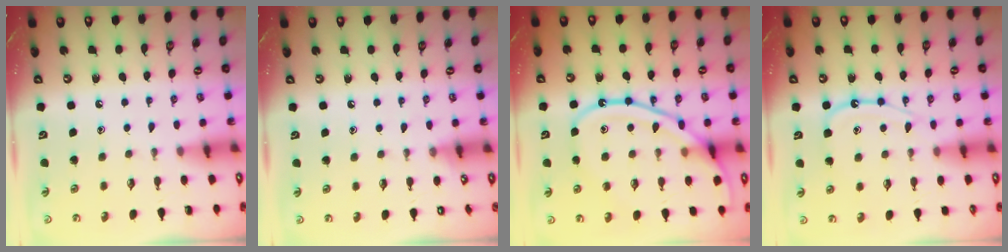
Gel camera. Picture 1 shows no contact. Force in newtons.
{"total": 3.0, "press": 2.9, "slide": 0.4}
{"total": 16.0, "press": 15.9, "slide": 1.4}
{"total": 12.4, "press": 12.4, "slide": 1.1}